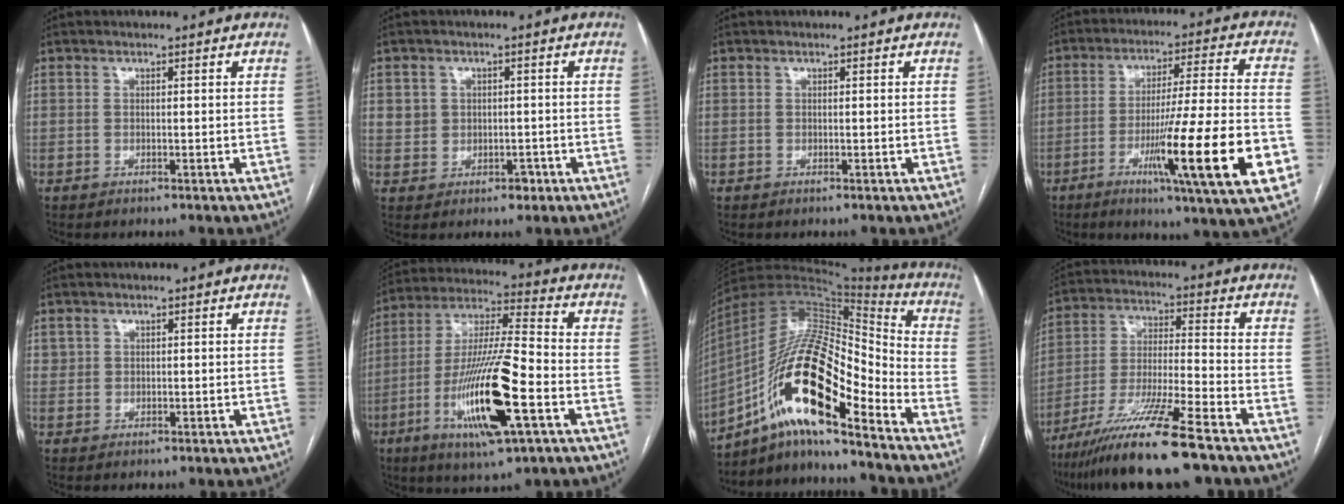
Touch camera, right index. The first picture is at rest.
{"total": 3.9, "force": [-0.2, 3.6, 1.4], "torque": [-0.015, 0.010, 0.009]}
{"total": 0.0}
{"total": 20.8, "force": [-7.1, -0.1, 19.6], "torque": [-0.278, -0.025, -0.109]}
{"total": 1.1, "force": [0.6, 0.9, 0.0], "torque": [0.008, 0.004, 0.009]}
{"total": 18.9, "force": [-6.7, 2.3, 17.6], "torque": [-0.353, -0.019, -0.117]}
{"total": 18.8, "force": [-10.0, 4.1, 15.4], "torque": [-0.294, 0.022, -0.174]}
{"total": 15.5, "force": [-11.1, 0.1, 10.8], "torque": [-0.218, -0.038, -0.202]}